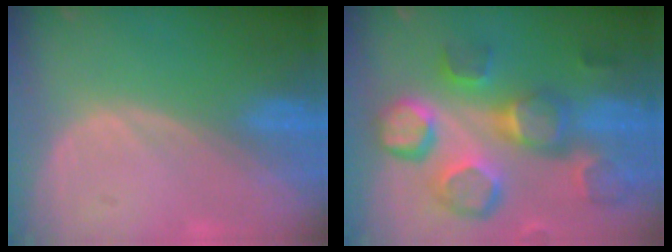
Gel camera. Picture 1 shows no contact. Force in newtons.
{"total": 12.7, "press": 11.2, "slide": 6.0}